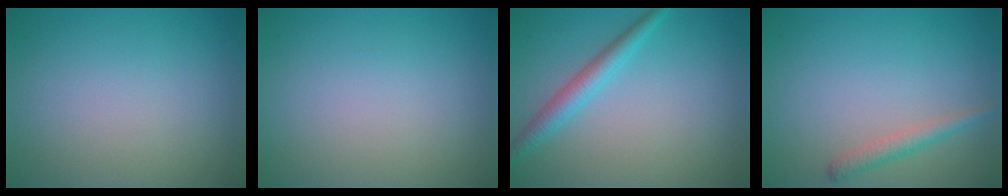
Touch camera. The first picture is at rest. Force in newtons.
{"total": 0.0}
{"total": 2.6, "press": 2.6, "slide": 0.1}
{"total": 1.7, "press": 1.7, "slide": 0.1}